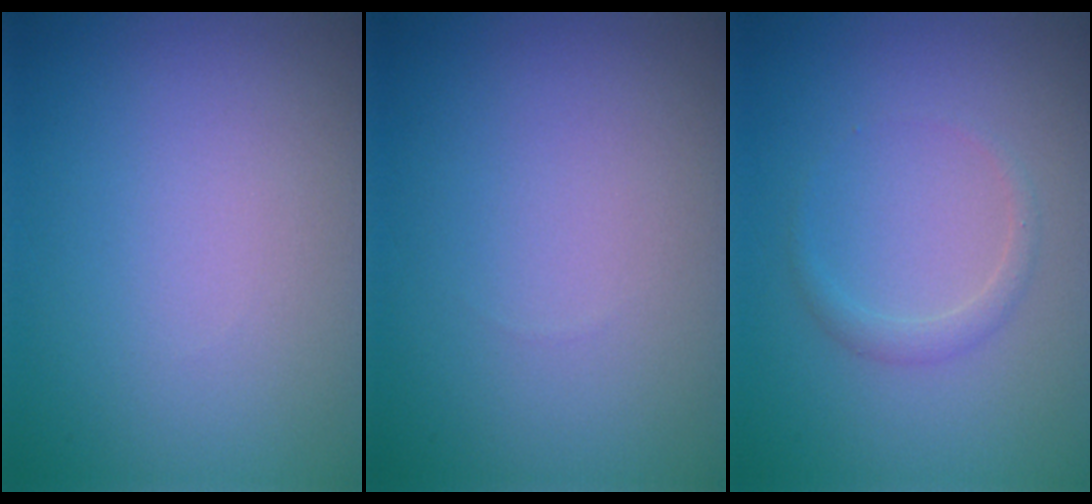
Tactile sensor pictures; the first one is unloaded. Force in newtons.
{"total": 0.0}
{"total": 1.1, "press": 1.1, "slide": 0.1}